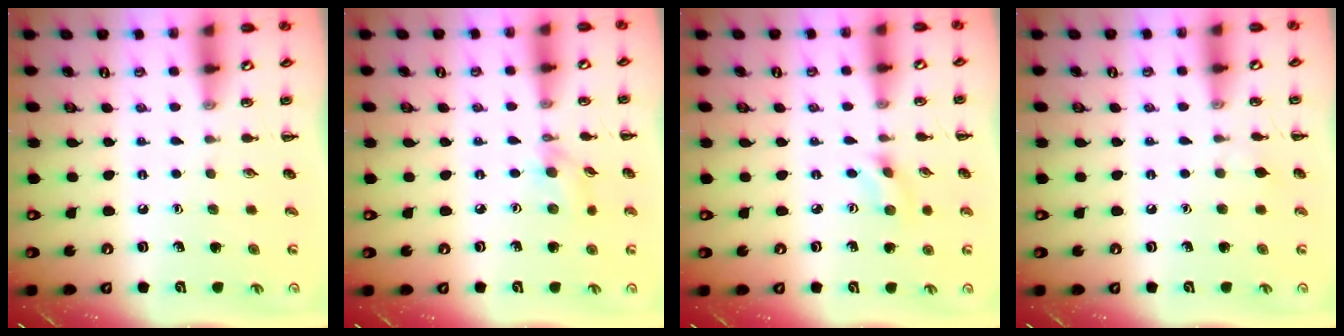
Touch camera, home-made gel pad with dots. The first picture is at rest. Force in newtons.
{"total": 3.8, "press": 3.7, "slide": 1.1}
{"total": 2.8, "press": 2.6, "slide": 1.0}
{"total": 4.4, "press": 4.1, "slide": 1.7}